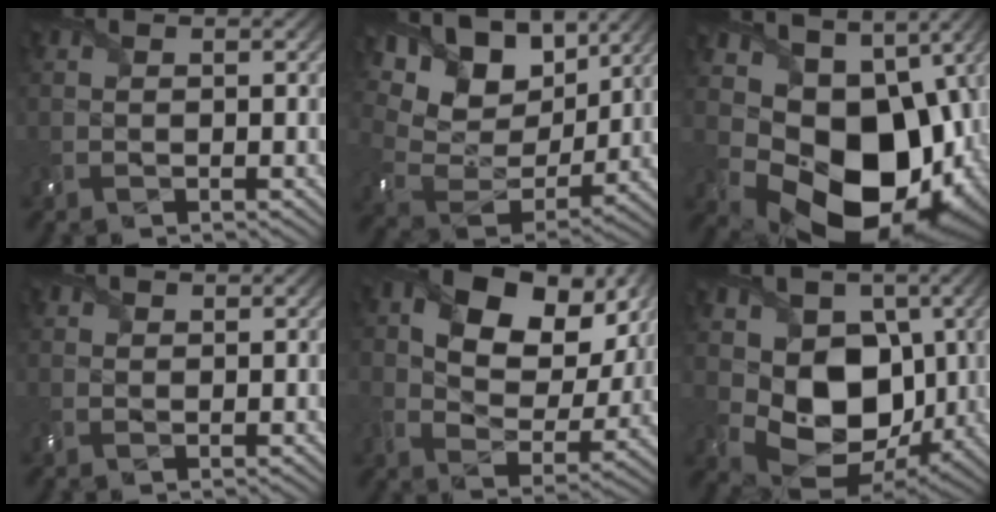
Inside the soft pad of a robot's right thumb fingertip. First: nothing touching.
{"total": 14.3, "force": [8.4, 8.6, 7.8], "torque": [-0.198, 0.026, 0.146]}
{"total": 17.4, "force": [0.9, 13.1, 11.5], "torque": [-0.191, -0.046, 0.055]}
{"total": 1.0, "force": [0.9, 0.5, 0.2], "torque": [-0.006, 0.005, 0.020]}
{"total": 13.9, "force": [5.6, 9.1, 9.0], "torque": [-0.138, 0.010, 0.095]}
{"total": 10.8, "force": [1.7, 8.3, 6.7], "torque": [-0.129, -0.030, 0.025]}